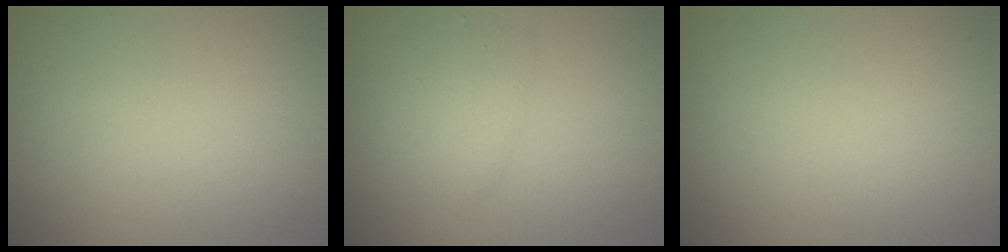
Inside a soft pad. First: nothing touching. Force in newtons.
{"total": 1.8, "press": 1.8, "slide": 0.1}
{"total": 0.0}